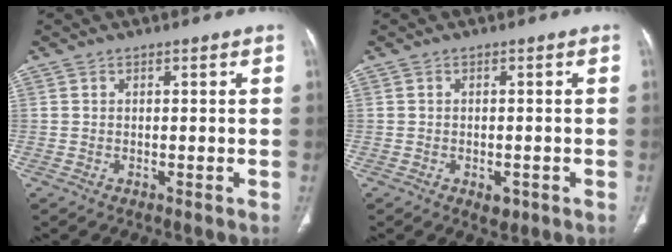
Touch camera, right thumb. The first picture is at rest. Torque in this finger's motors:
{"motor_torque": [2.71, 2.30, 0.32, -0.18, -0.02]}